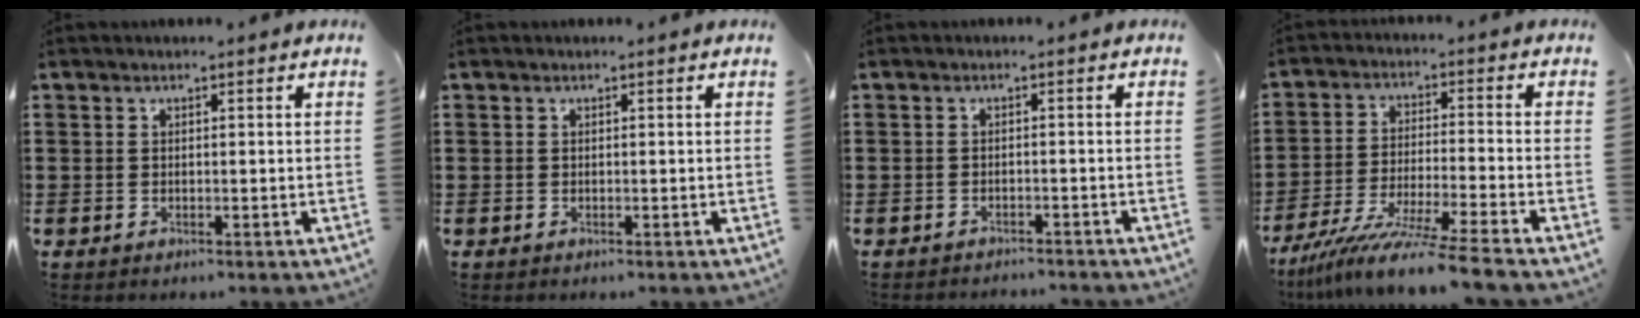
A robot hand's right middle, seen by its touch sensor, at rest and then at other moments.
{"total": 0.0}
{"total": 1.5, "force": [-1.5, -0.2, -0.1], "torque": [-0.011, 0.001, -0.031]}
{"total": 9.6, "force": [-8.4, -0.9, 4.4], "torque": [-0.085, -0.015, -0.164]}